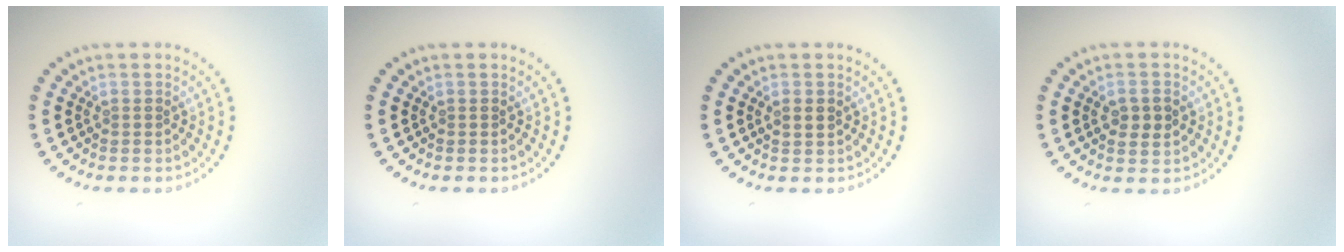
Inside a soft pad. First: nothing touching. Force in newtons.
{"total": 0.0}
{"total": 1.5, "press": 1.5, "slide": 0.1}
{"total": 2.3, "press": 2.3, "slide": 0.2}